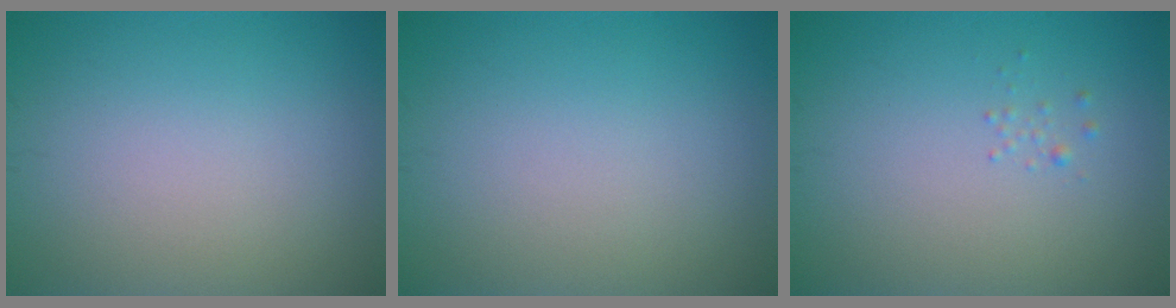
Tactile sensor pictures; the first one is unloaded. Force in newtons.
{"total": 0.0}
{"total": 0.7, "press": 0.7, "slide": 0.1}